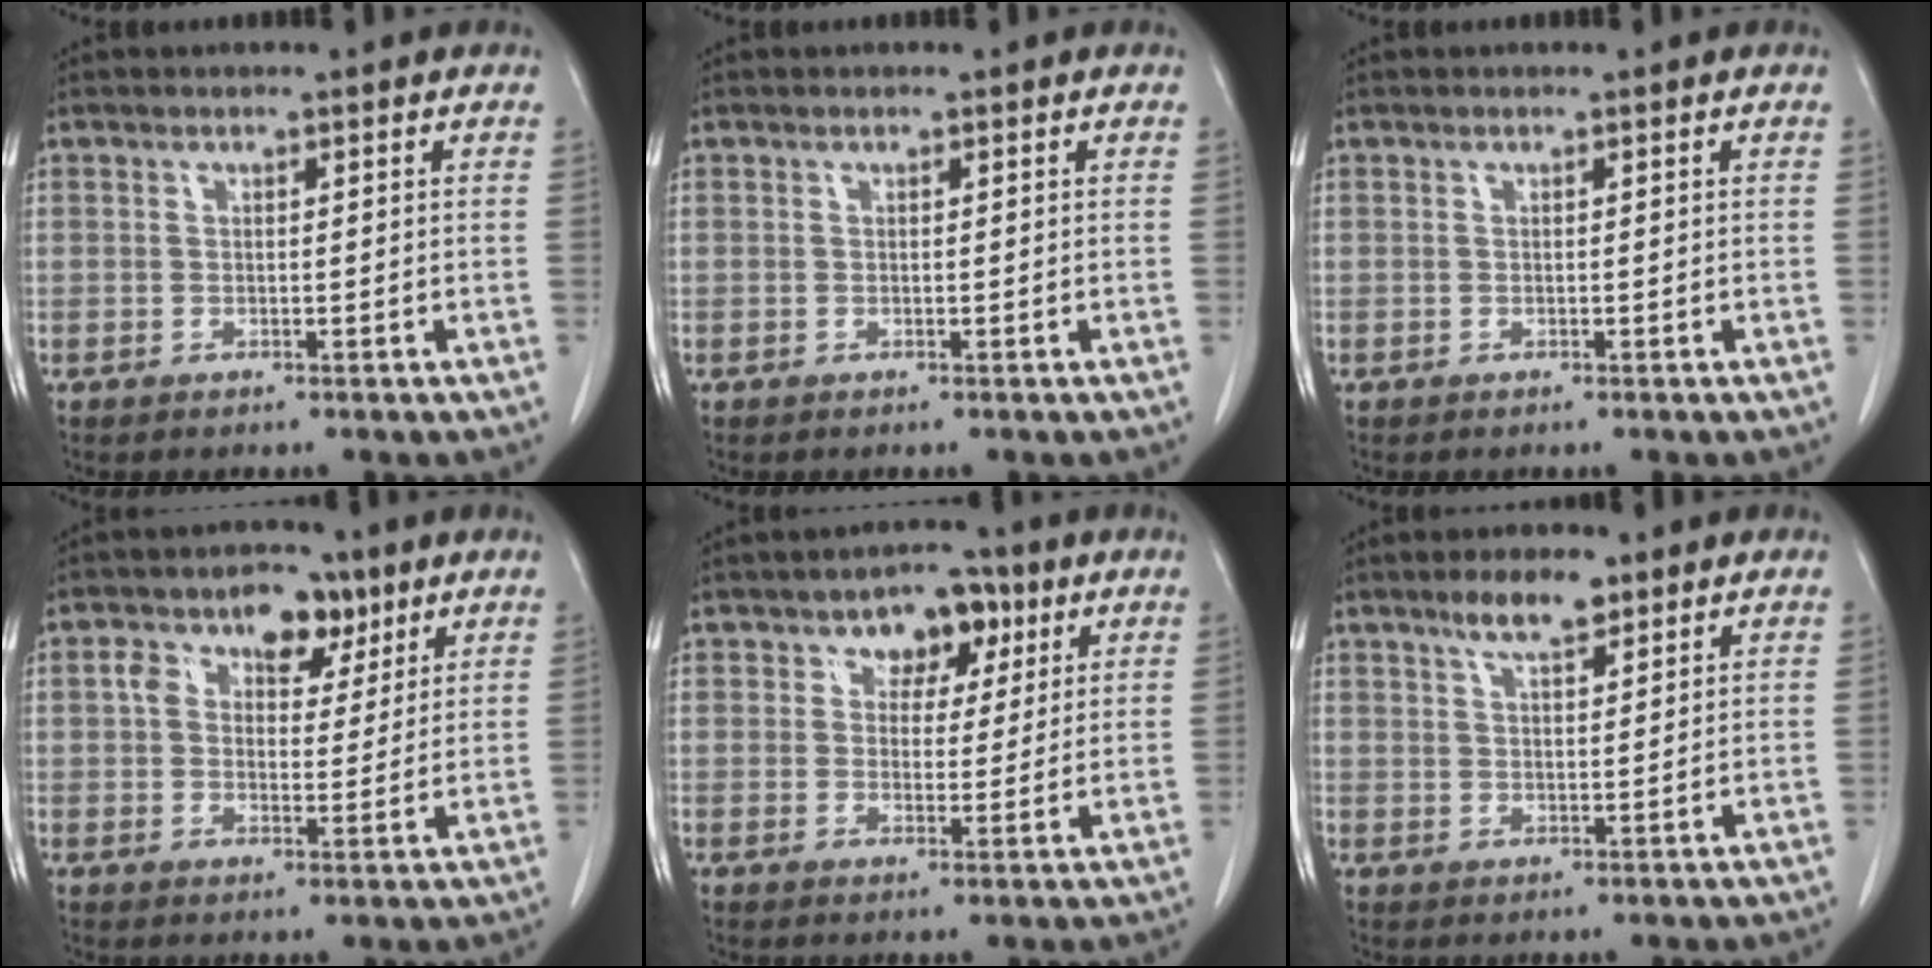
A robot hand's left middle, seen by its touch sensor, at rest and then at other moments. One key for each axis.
{"total": 0.0}
{"total": 0.0}
{"total": 8.6, "fx": 4.1, "fy": 5.3, "fz": 5.4, "tx": -0.082, "ty": 0.025, "tz": 0.063}
{"total": 6.4, "fx": 3.2, "fy": 4.0, "fz": 3.7, "tx": -0.046, "ty": 0.017, "tz": 0.046}
{"total": 5.3, "fx": 3.7, "fy": 1.5, "fz": 3.4, "tx": -0.066, "ty": 0.006, "tz": 0.064}